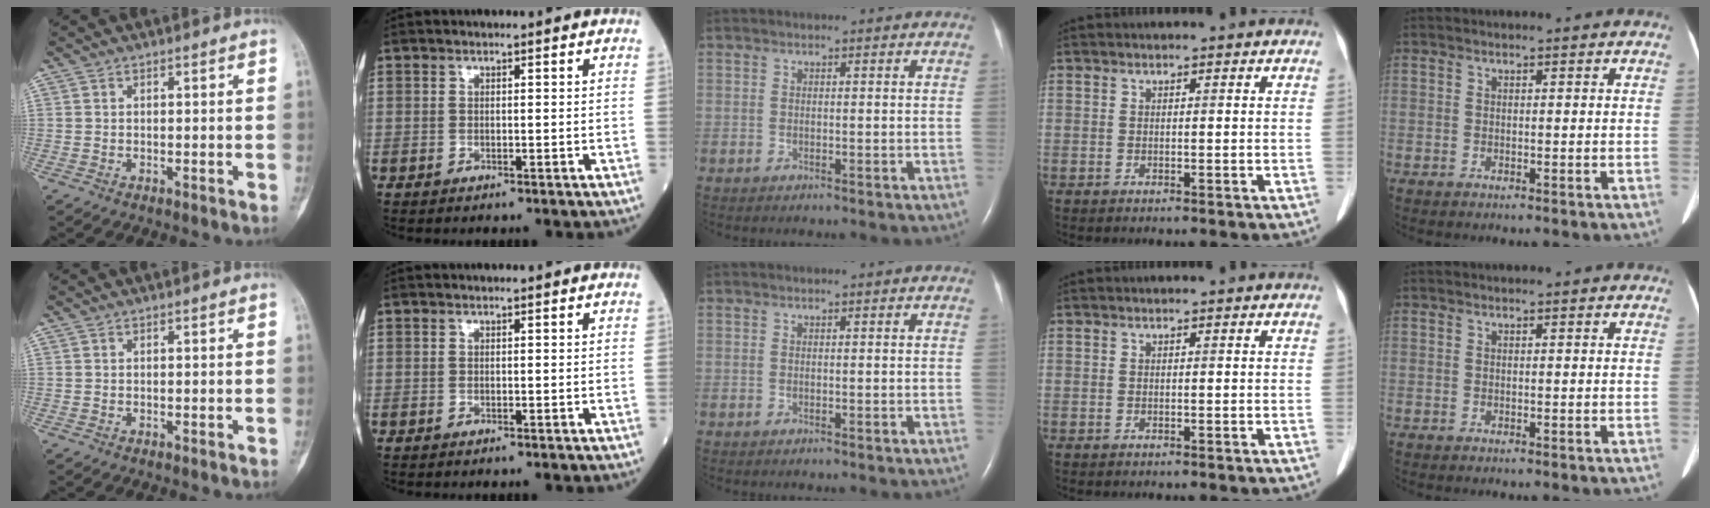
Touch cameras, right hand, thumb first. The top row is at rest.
{}